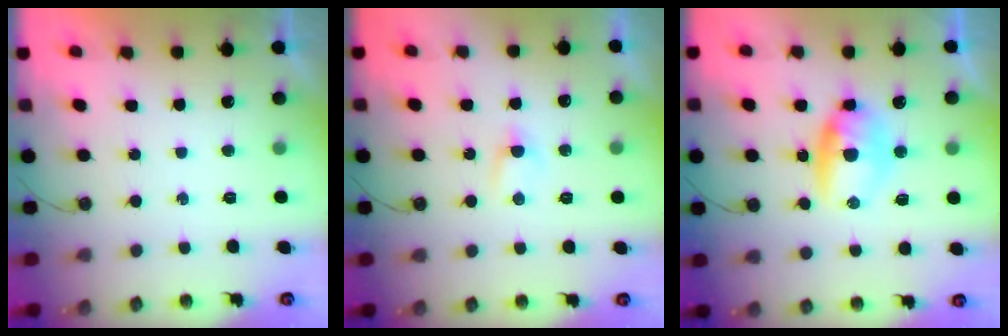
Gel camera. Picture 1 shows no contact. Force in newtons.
{"total": 2.5, "press": 2.5, "slide": 0.4}
{"total": 16.7, "press": 10.2, "slide": 13.2}